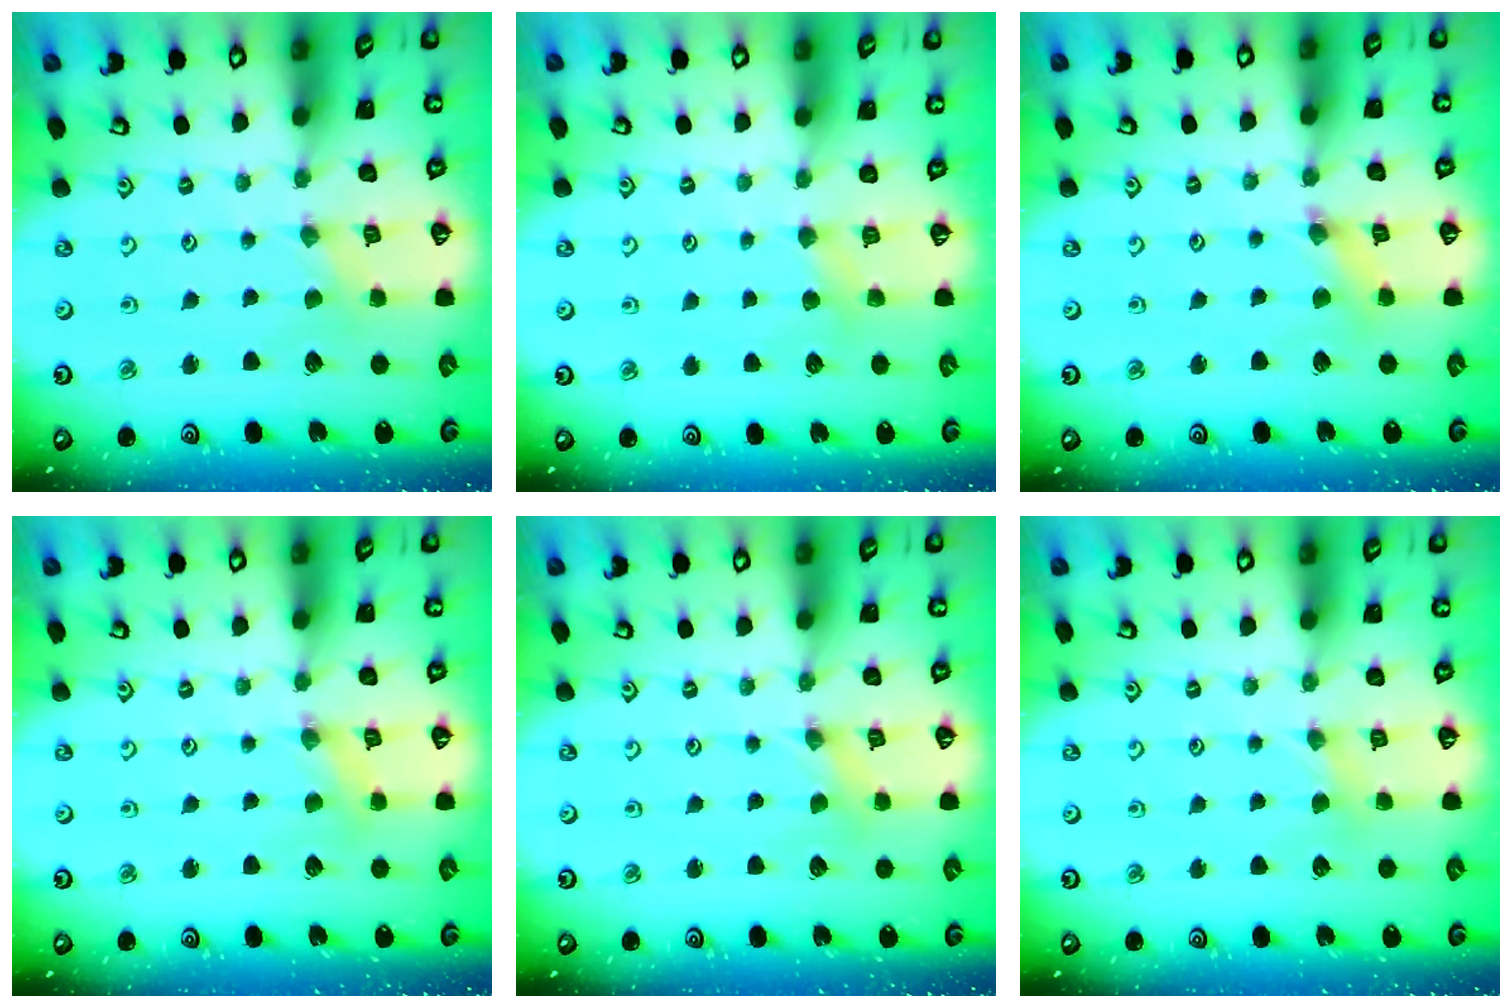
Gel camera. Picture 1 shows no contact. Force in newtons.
{"total": 2.9, "press": 2.8, "slide": 0.4}
{"total": 2.7, "press": 2.7, "slide": 0.2}
{"total": 0.9, "press": 0.9, "slide": 0.3}
{"total": 0.0}
{"total": 1.9, "press": 1.8, "slide": 0.4}